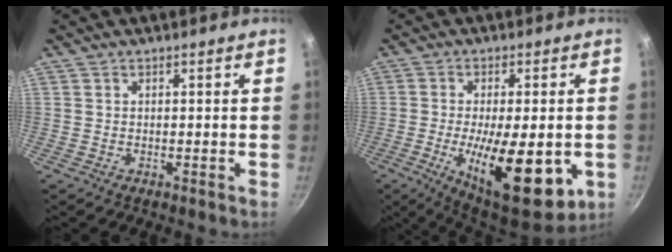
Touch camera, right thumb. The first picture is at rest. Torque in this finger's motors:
{"motor_torque": [-0.18, 1.25, 1.94, -0.37, 0.39]}